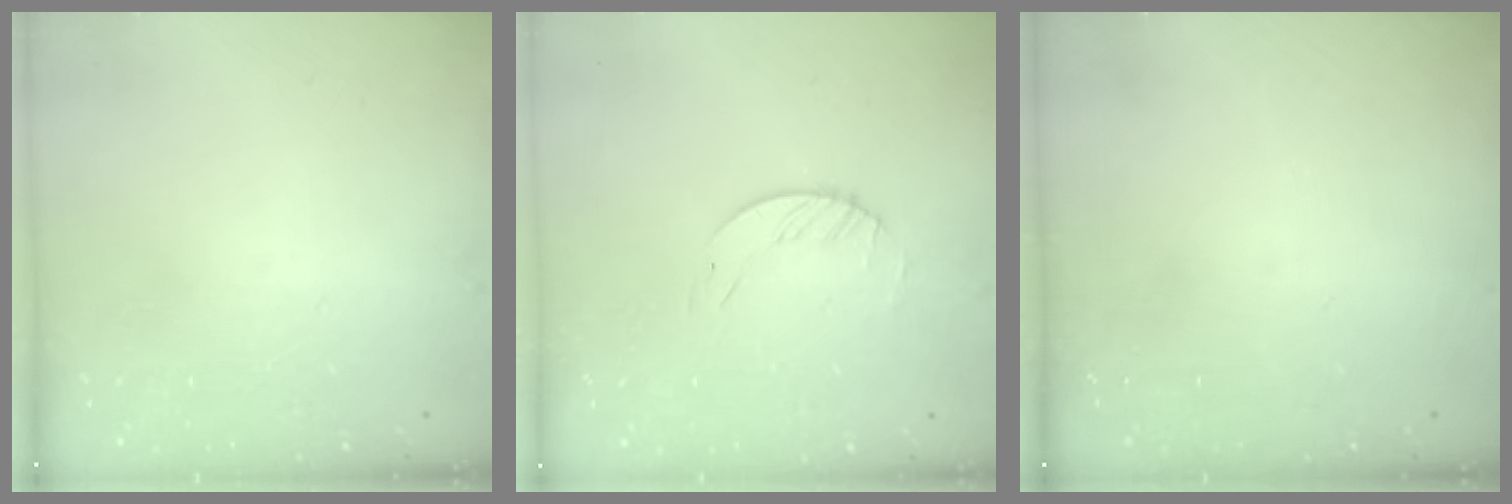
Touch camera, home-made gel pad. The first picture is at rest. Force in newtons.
{"total": 1.7, "press": 1.7, "slide": 0.2}
{"total": 0.0}